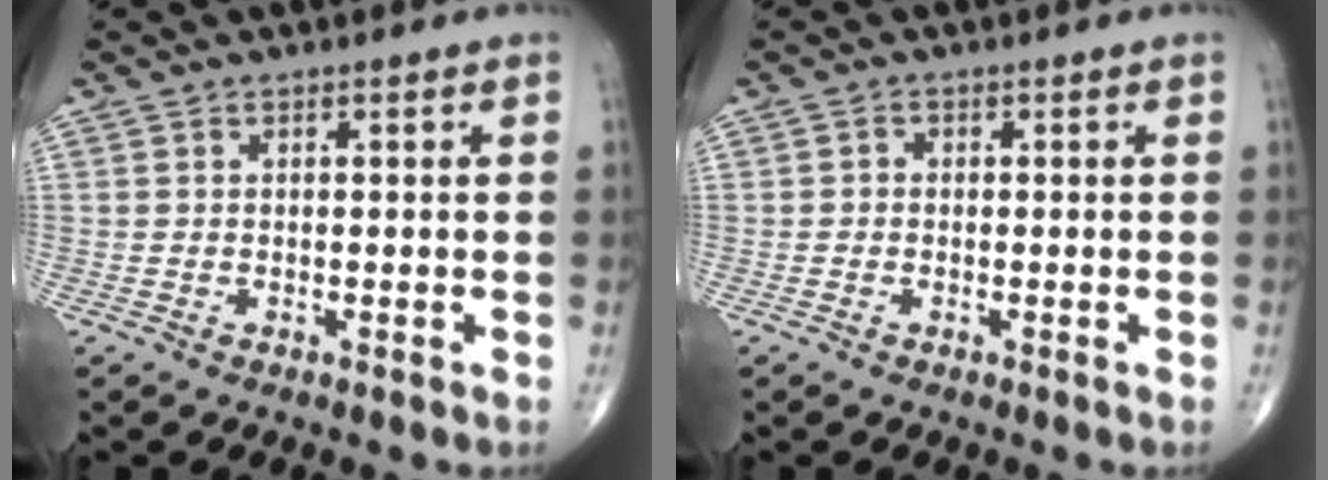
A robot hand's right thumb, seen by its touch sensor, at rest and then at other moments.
{"total": 0.8, "force": [-0.2, 0.7, 0.3], "torque": [0.000, 0.003, -0.008]}